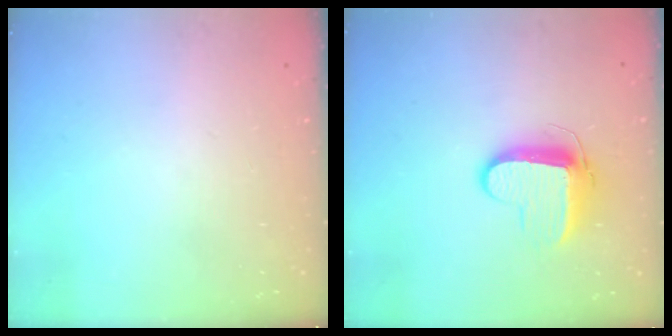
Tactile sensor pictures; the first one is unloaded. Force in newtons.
{"total": 9.6, "press": 9.6, "slide": 0.8}